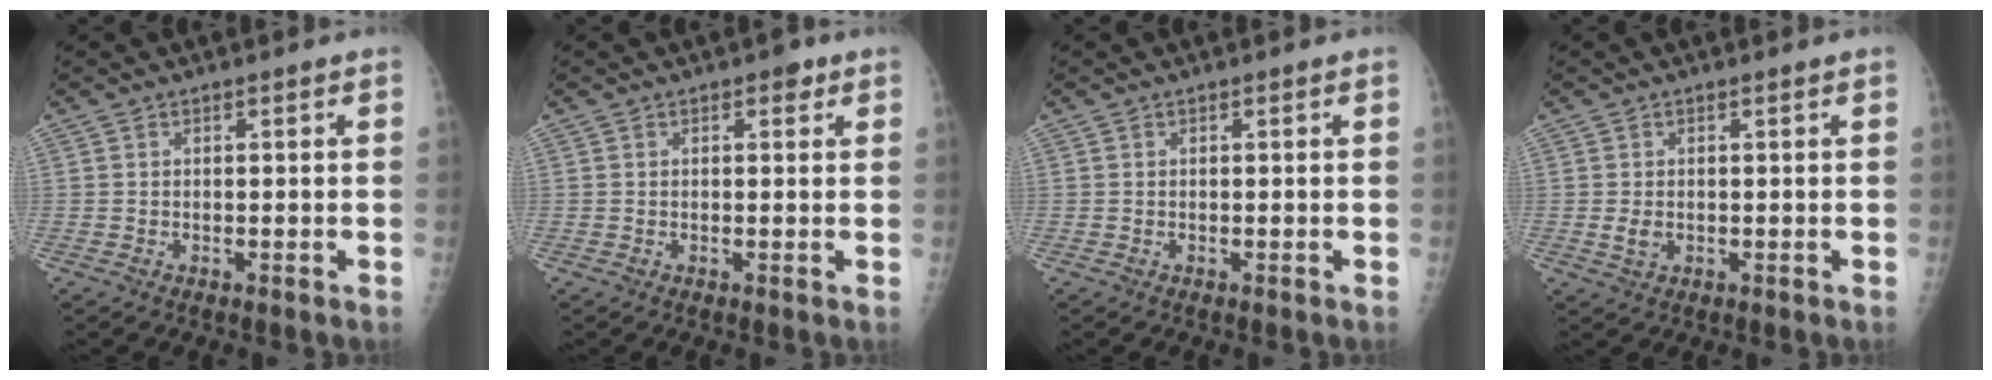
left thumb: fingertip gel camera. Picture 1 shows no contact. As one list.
[{"total": 1.7, "force": [0.9, 1.0, 1.0], "torque": [-0.002, -0.001, 0.008]}, {"total": 0.0}, {"total": 2.0, "force": [0.0, 1.3, 1.5], "torque": [-0.025, -0.003, 0.005]}]